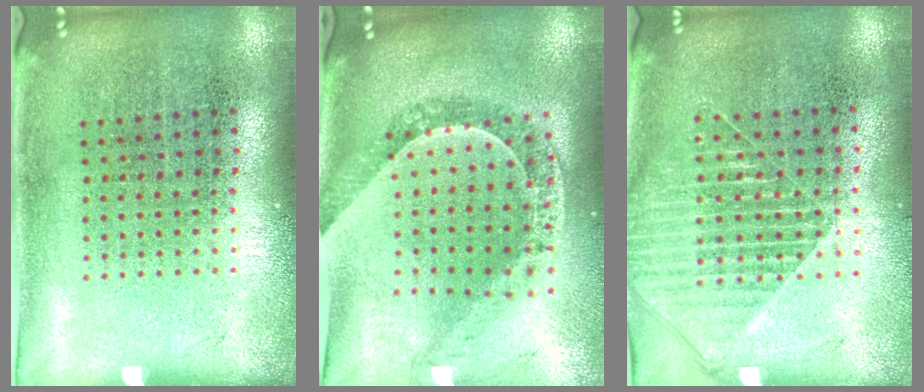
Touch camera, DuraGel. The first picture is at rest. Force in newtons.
{"total": 1.1, "press": 1.1, "slide": 0.3}
{"total": 1.6, "press": 1.4, "slide": 0.8}